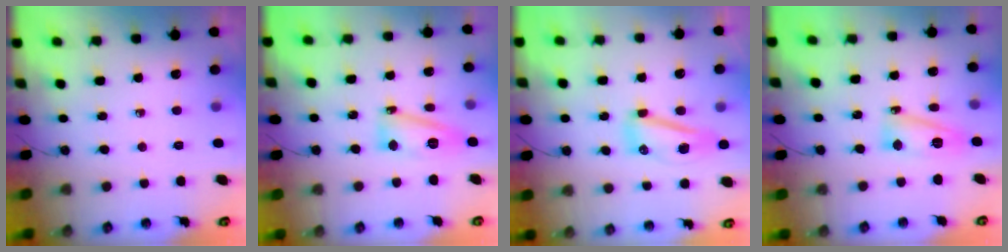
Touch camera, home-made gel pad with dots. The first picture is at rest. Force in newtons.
{"total": 12.8, "press": 12.7, "slide": 1.3}
{"total": 16.8, "press": 13.5, "slide": 10.0}
{"total": 10.8, "press": 10.8, "slide": 1.0}